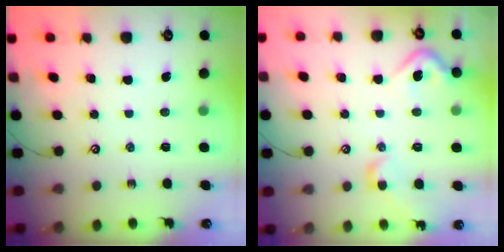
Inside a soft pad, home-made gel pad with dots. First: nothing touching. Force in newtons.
{"total": 7.8, "press": 7.7, "slide": 1.0}